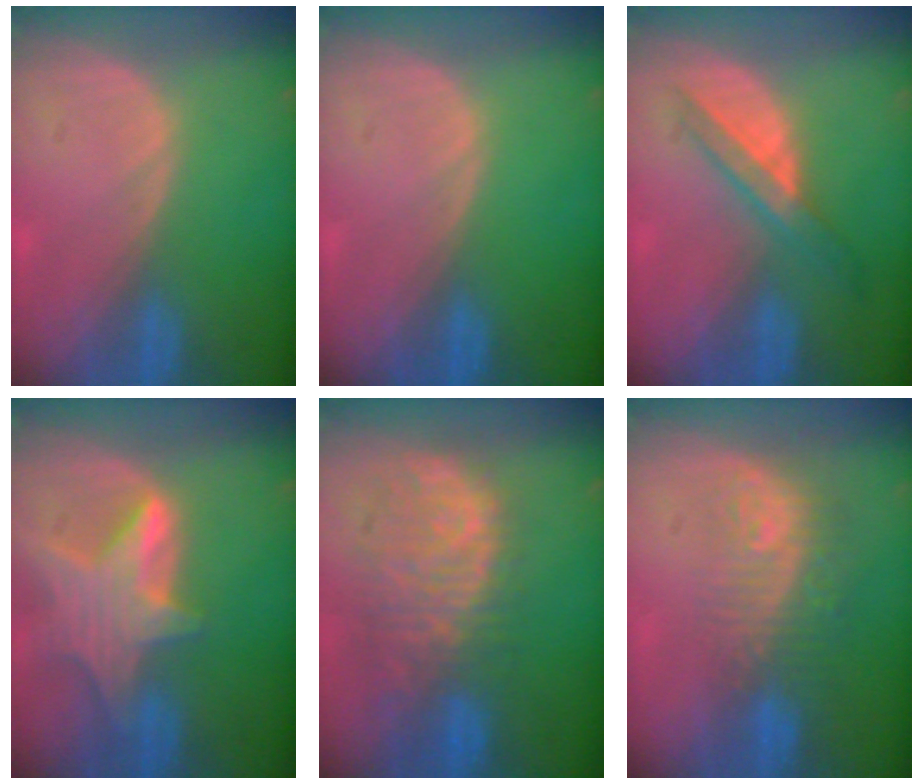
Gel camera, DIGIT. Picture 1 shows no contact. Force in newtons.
{"total": 0.0}
{"total": 5.8, "press": 5.3, "slide": 2.3}
{"total": 8.0, "press": 7.2, "slide": 3.5}
{"total": 11.0, "press": 9.6, "slide": 5.5}
{"total": 9.7, "press": 8.0, "slide": 5.4}